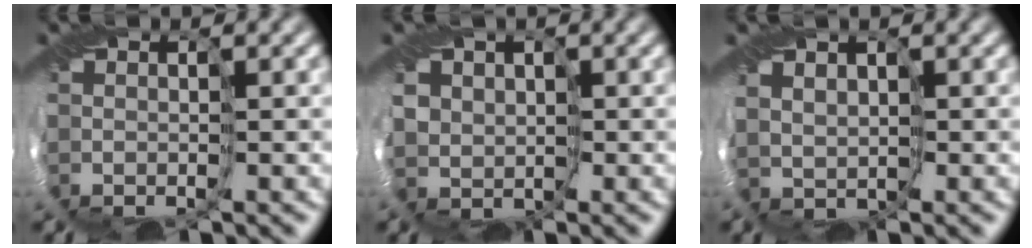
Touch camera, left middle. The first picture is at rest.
{"total": 2.7, "force": [0.5, 2.6, 0.8], "torque": [-0.017, -0.002, 0.007]}
{"total": 1.9, "force": [0.8, 1.4, 1.0], "torque": [-0.022, -0.001, 0.013]}